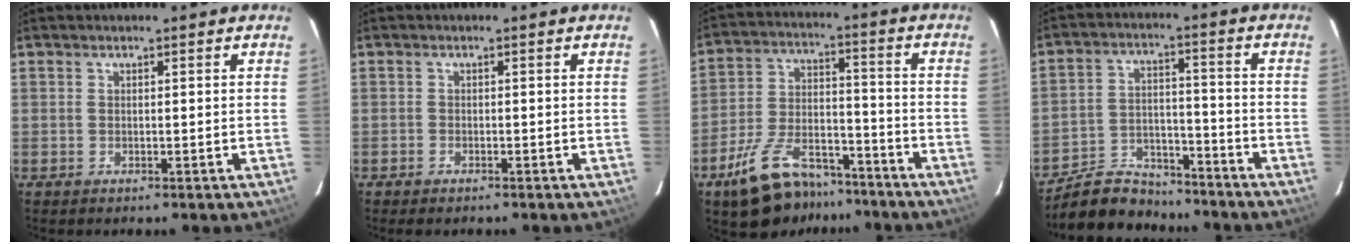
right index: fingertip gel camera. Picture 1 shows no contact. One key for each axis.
{"total": 0.9, "fx": -0.7, "fy": 0.5, "fz": 0.3, "tx": -0.006, "ty": 0.000, "tz": -0.013}
{"total": 16.6, "fx": -11.9, "fy": 7.8, "fz": 8.6, "tx": -0.171, "ty": 0.012, "tz": -0.185}
{"total": 11.7, "fx": -10.5, "fy": 4.5, "fz": 2.2, "tx": -0.067, "ty": 0.019, "tz": -0.170}